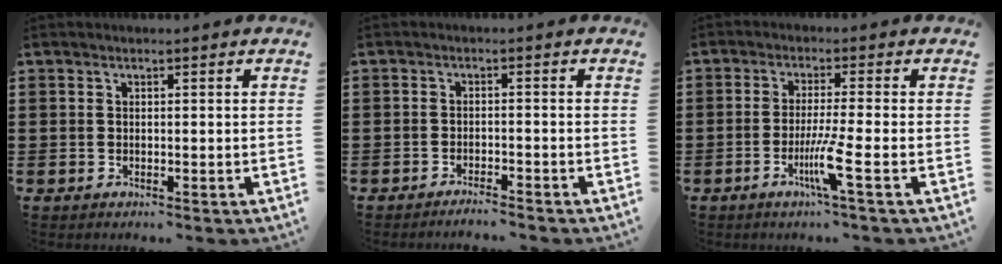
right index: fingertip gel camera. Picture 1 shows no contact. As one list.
[{"total": 1.8, "force": [-1.8, -0.2, 0.3], "torque": [-0.006, 0.003, -0.036]}, {"total": 5.8, "force": [-2.5, -0.9, 5.1], "torque": [-0.100, -0.022, -0.048]}]